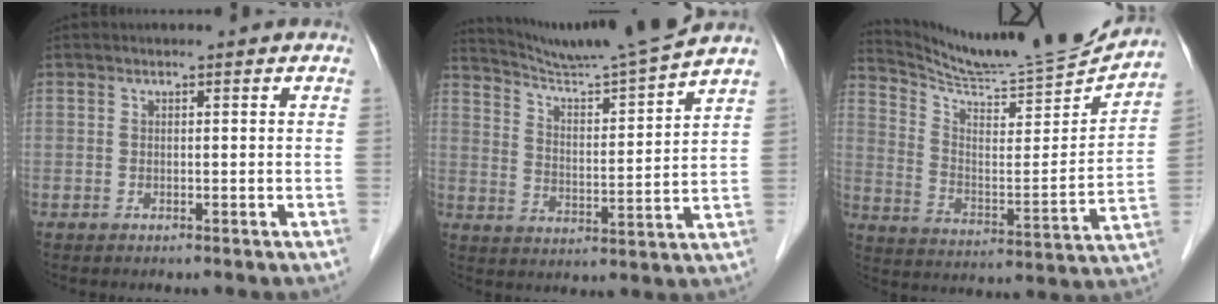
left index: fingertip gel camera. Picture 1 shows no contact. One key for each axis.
{"total": 13.4, "fx": 12.5, "fy": -2.5, "fz": 4.0, "tx": -0.073, "ty": -0.019, "tz": 0.205}
{"total": 18.7, "fx": 18.1, "fy": -0.4, "fz": 4.7, "tx": -0.091, "ty": -0.062, "tz": 0.278}